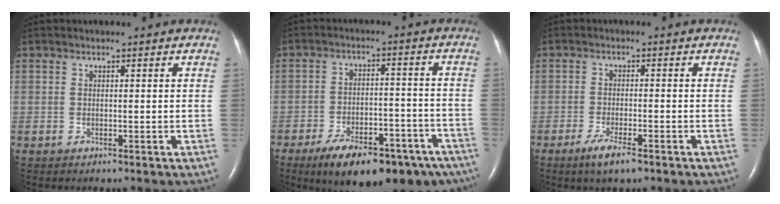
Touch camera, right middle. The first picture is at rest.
{"total": 17.4, "force": [-12.4, 7.0, 9.9], "torque": [-0.120, 0.016, -0.178]}
{"total": 4.2, "force": [-2.8, 0.7, 3.1], "torque": [-0.069, -0.009, -0.047]}